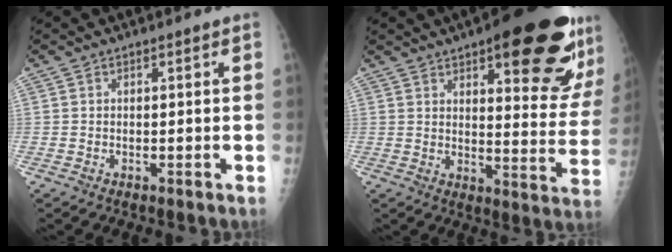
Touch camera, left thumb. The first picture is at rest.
{"total": 24.5, "force": [13.6, 7.4, 19.0], "torque": [-0.209, -0.050, 0.176]}